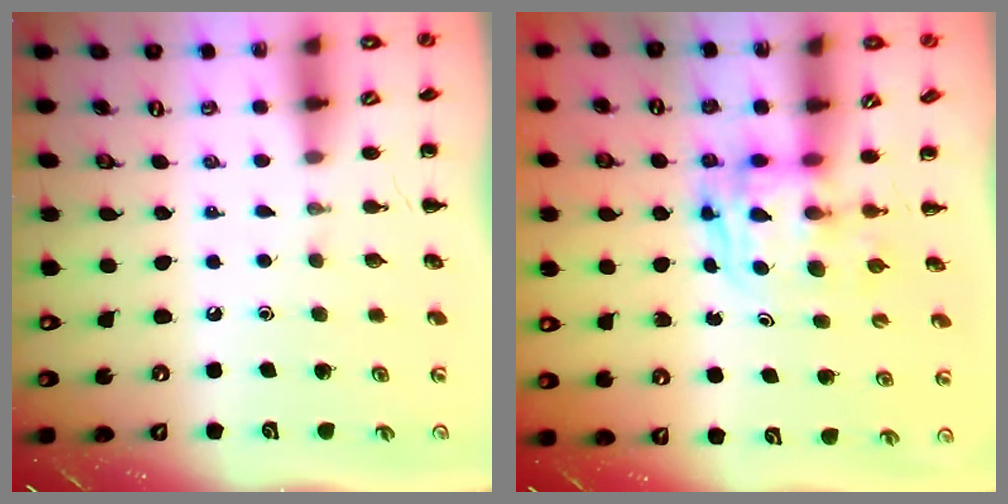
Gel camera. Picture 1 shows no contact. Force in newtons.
{"total": 2.7, "press": 2.7, "slide": 0.2}